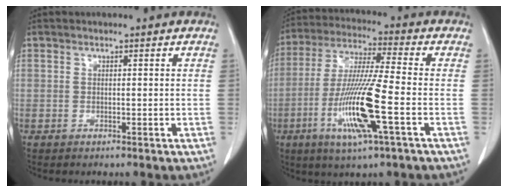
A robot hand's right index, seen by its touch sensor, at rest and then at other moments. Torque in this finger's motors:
{"motor_torque": [2.02, -0.12, 0.46, 0.14]}